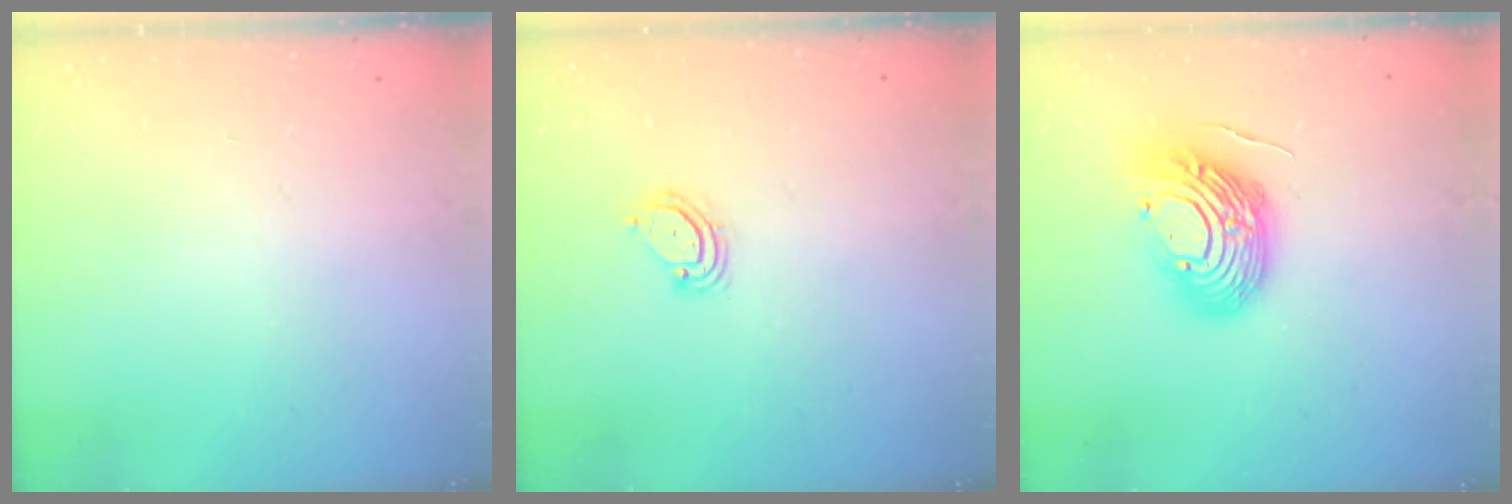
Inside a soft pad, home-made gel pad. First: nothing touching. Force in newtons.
{"total": 4.3, "press": 4.3, "slide": 0.3}
{"total": 14.4, "press": 14.3, "slide": 2.2}